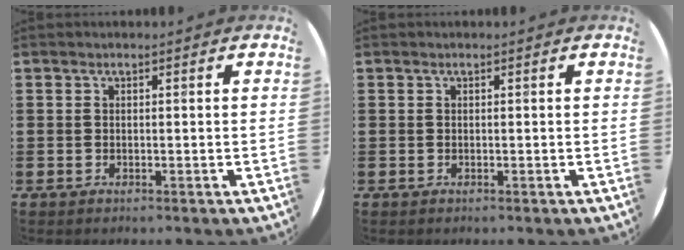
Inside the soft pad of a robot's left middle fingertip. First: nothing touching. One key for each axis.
{"total": 0.0}